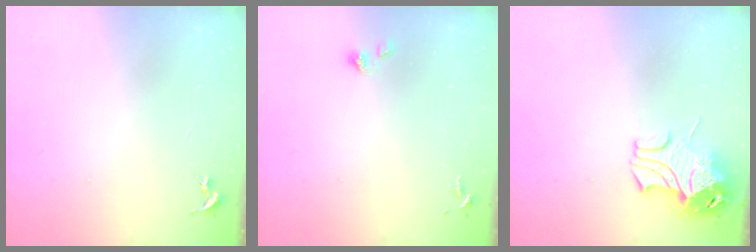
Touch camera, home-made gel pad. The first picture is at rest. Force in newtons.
{"total": 4.6, "press": 4.1, "slide": 2.2}
{"total": 9.7, "press": 9.6, "slide": 1.4}